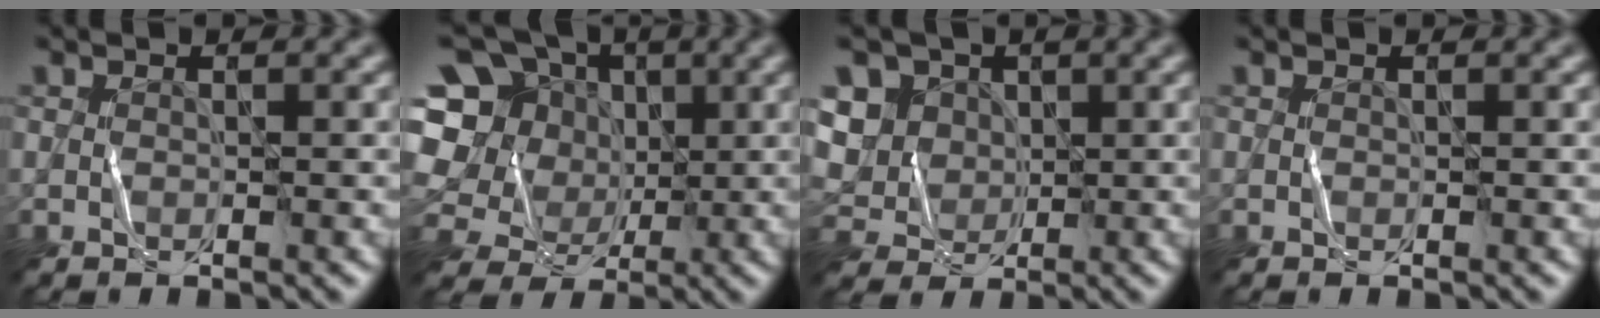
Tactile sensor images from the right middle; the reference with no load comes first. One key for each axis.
{"total": 13.1, "fx": 0.3, "fy": 11.8, "fz": 5.6, "tx": -0.158, "ty": 0.026, "tz": -0.016}
{"total": 6.4, "fx": 1.9, "fy": 5.4, "fz": 2.8, "tx": -0.068, "ty": 0.017, "tz": 0.024}
{"total": 0.0}